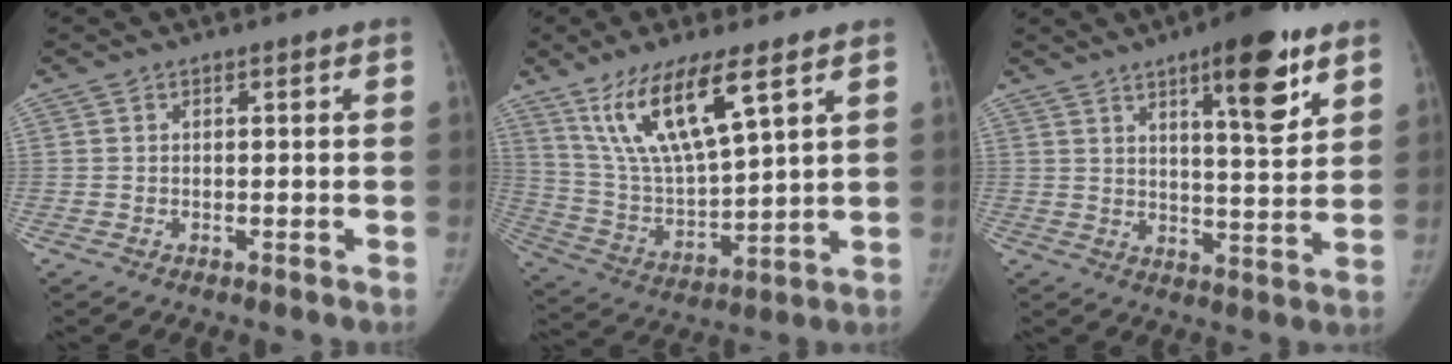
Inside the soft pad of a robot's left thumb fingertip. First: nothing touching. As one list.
[{"total": 16.4, "force": [9.2, 4.4, 12.8], "torque": [-0.238, -0.040, 0.188]}, {"total": 13.0, "force": [7.3, 3.3, 10.3], "torque": [-0.125, -0.040, 0.103]}]